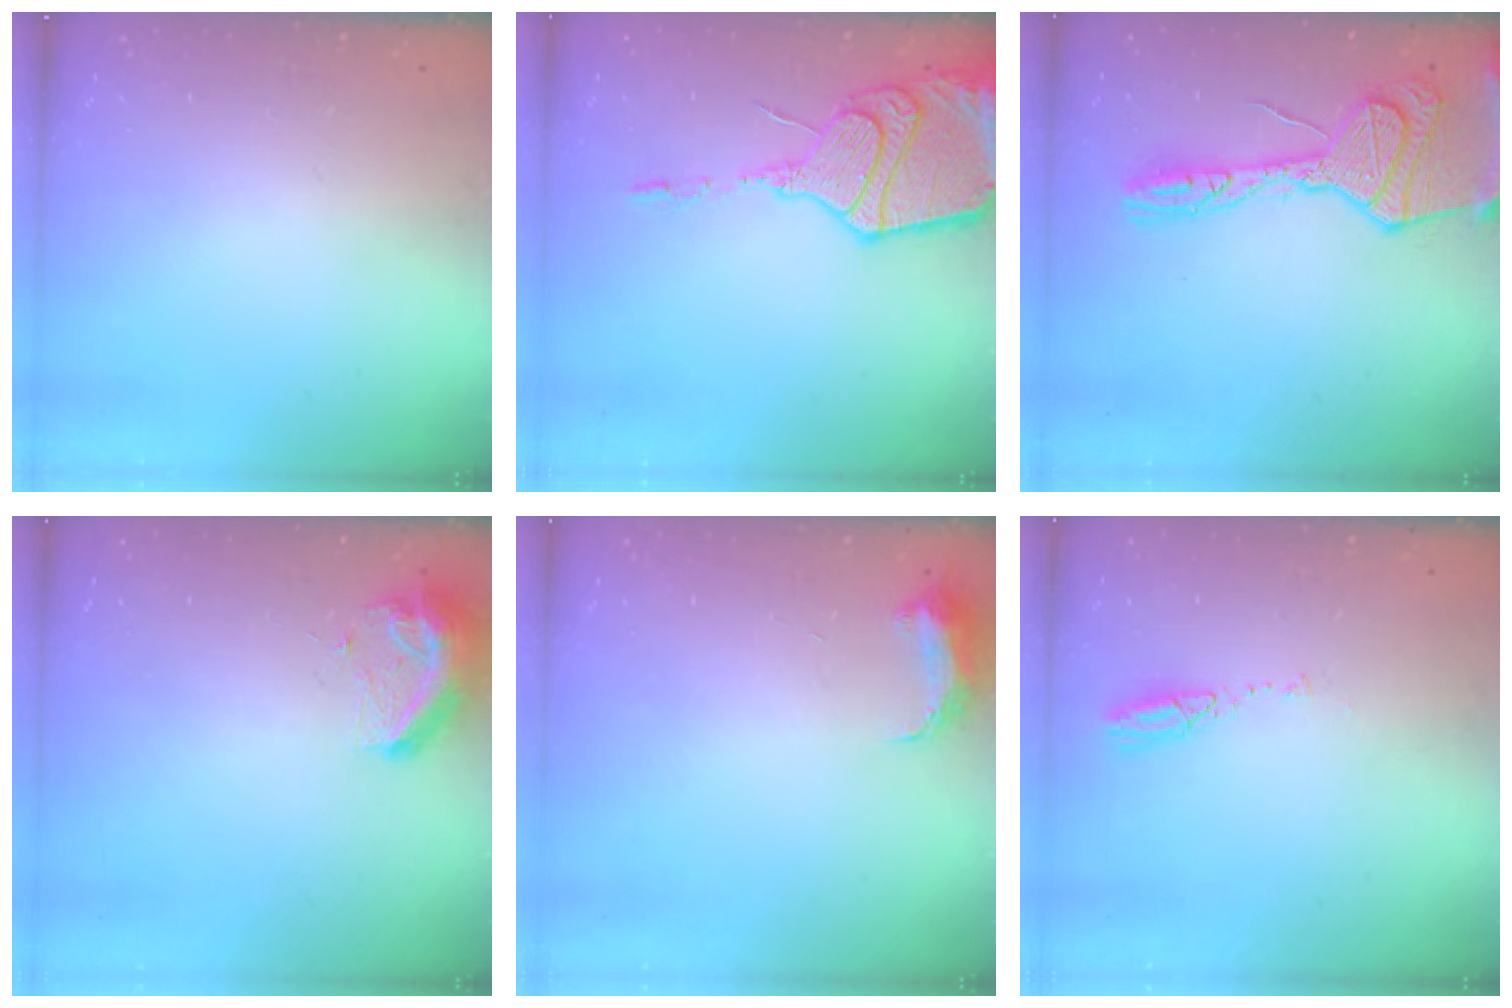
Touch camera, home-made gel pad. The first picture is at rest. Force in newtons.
{"total": 19.2, "press": 19.1, "slide": 1.6}
{"total": 19.1, "press": 19.0, "slide": 1.7}
{"total": 9.2, "press": 9.2, "slide": 0.3}
{"total": 7.0, "press": 6.9, "slide": 0.6}
{"total": 3.6, "press": 3.6, "slide": 0.2}